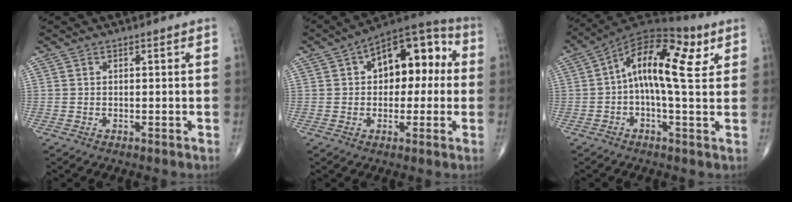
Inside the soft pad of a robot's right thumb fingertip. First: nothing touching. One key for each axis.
{"total": 15.0, "fx": 2.5, "fy": 8.6, "fz": 12.0, "tx": -0.128, "ty": 0.039, "tz": 0.027}
{"total": 15.7, "fx": 4.0, "fy": 6.5, "fz": 13.8, "tx": -0.203, "ty": 0.028, "tz": 0.052}